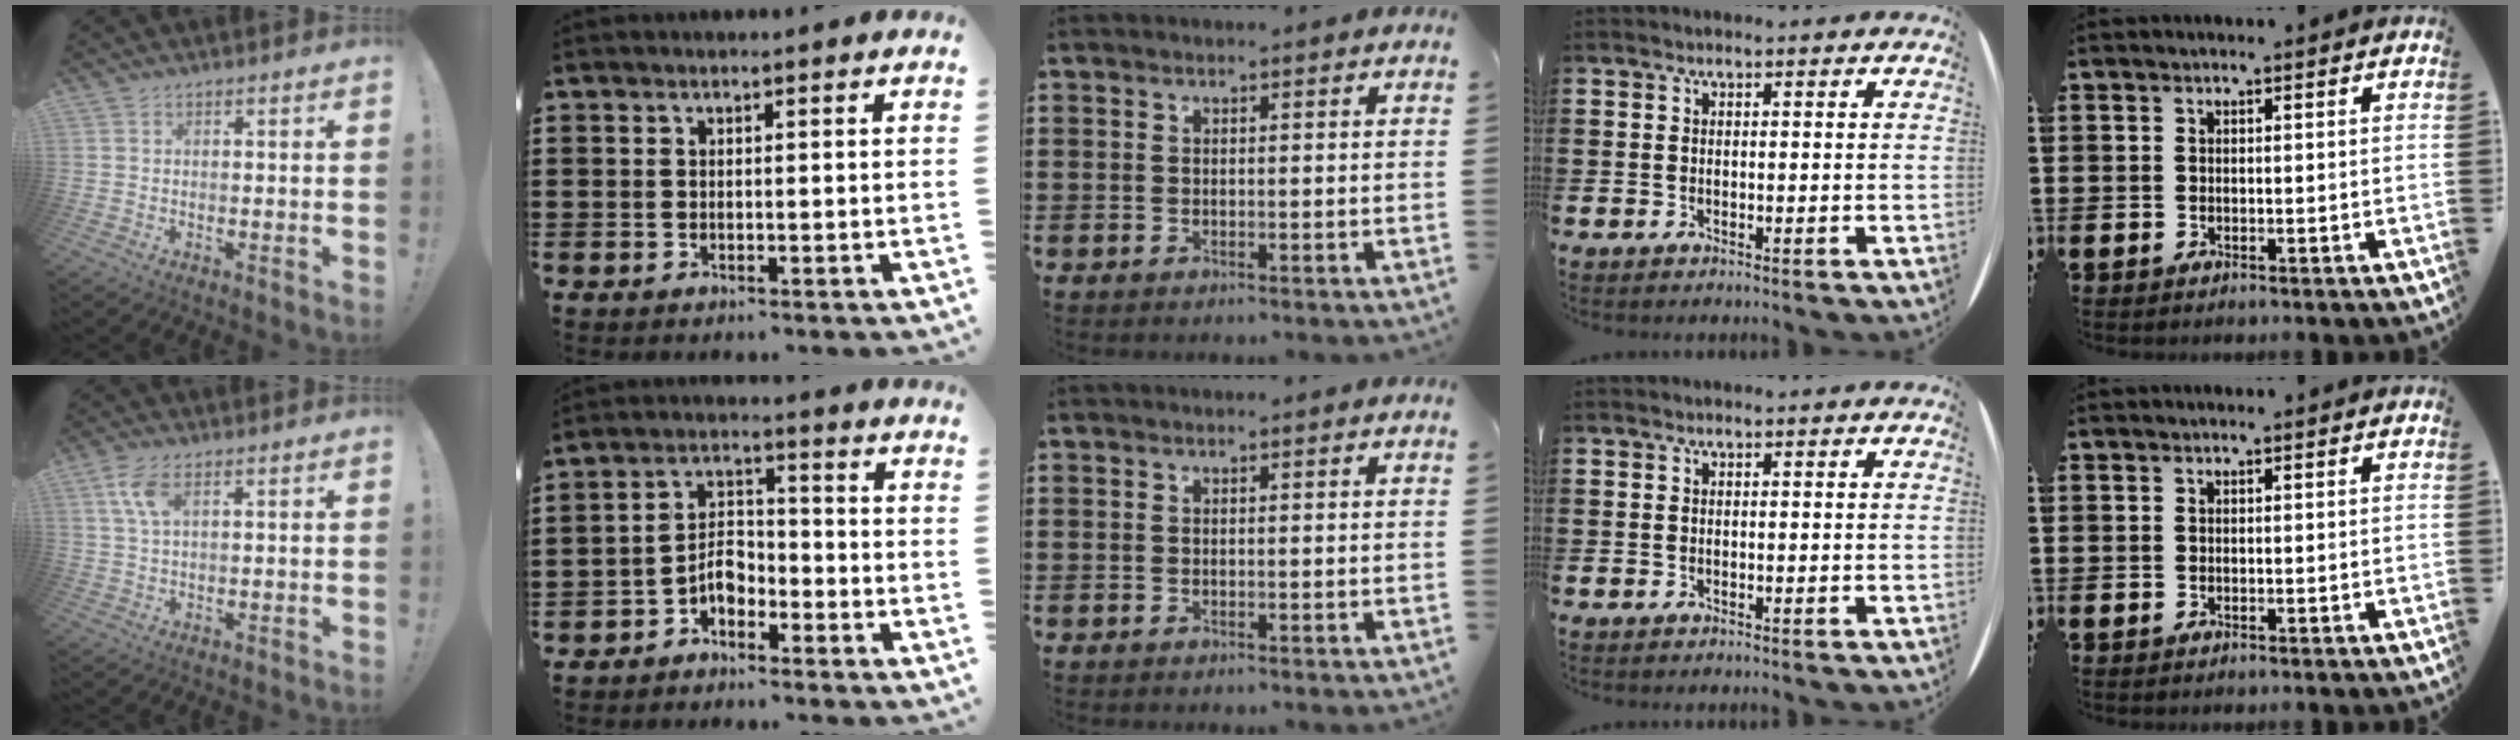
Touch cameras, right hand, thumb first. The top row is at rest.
{"thumb": {"total": 6.2, "force": [2.5, 3.0, 4.8], "torque": [-0.095, -0.002, 0.046]}, "index": {"total": 4.6, "force": [-2.8, 2.7, 2.5], "torque": [-0.053, 0.011, -0.055]}}